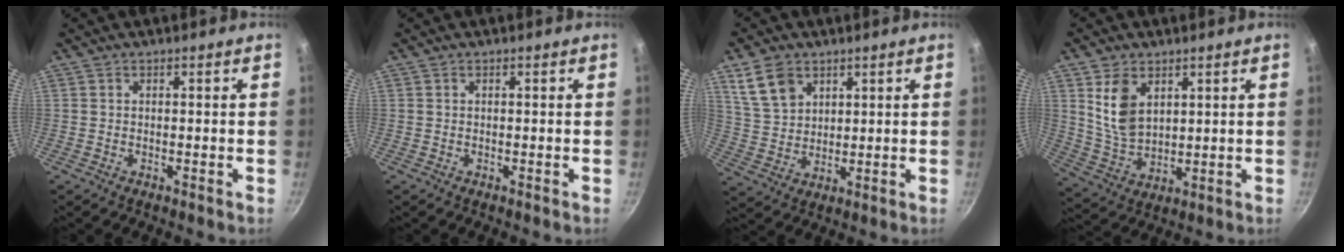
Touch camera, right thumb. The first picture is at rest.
{"total": 0.0}
{"total": 8.1, "force": [4.1, 6.0, 3.4], "torque": [-0.041, -0.011, 0.090]}
{"total": 9.2, "force": [3.4, 6.2, 5.8], "torque": [-0.088, -0.027, 0.080]}